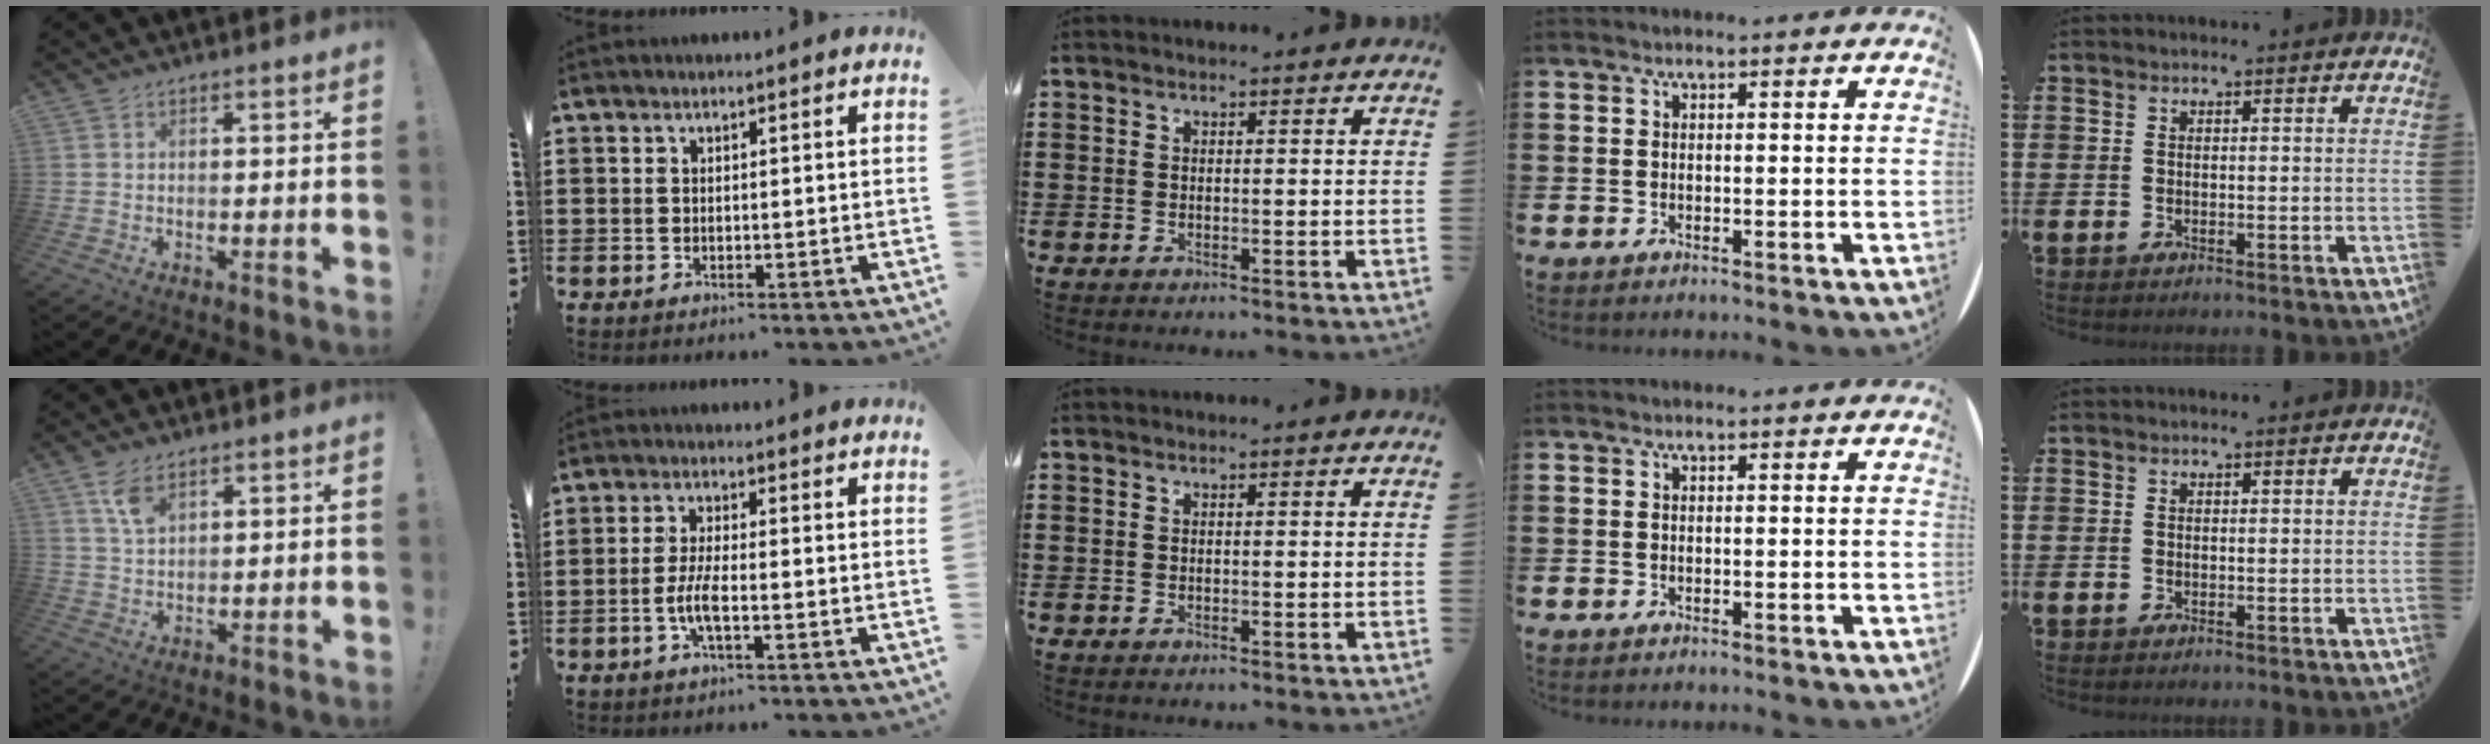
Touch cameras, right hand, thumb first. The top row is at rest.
{"thumb": {"total": 5.8, "force": [3.5, 2.7, 3.8], "torque": [-0.073, -0.010, 0.064]}, "index": {"total": 4.3, "force": [-1.5, 0.9, 4.0], "torque": [-0.090, -0.005, -0.034]}}